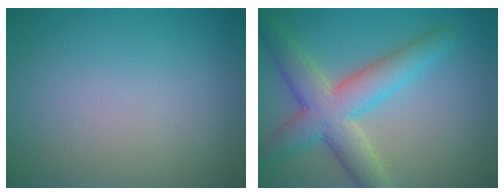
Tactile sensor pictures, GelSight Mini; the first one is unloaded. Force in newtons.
{"total": 6.9, "press": 6.8, "slide": 0.2}